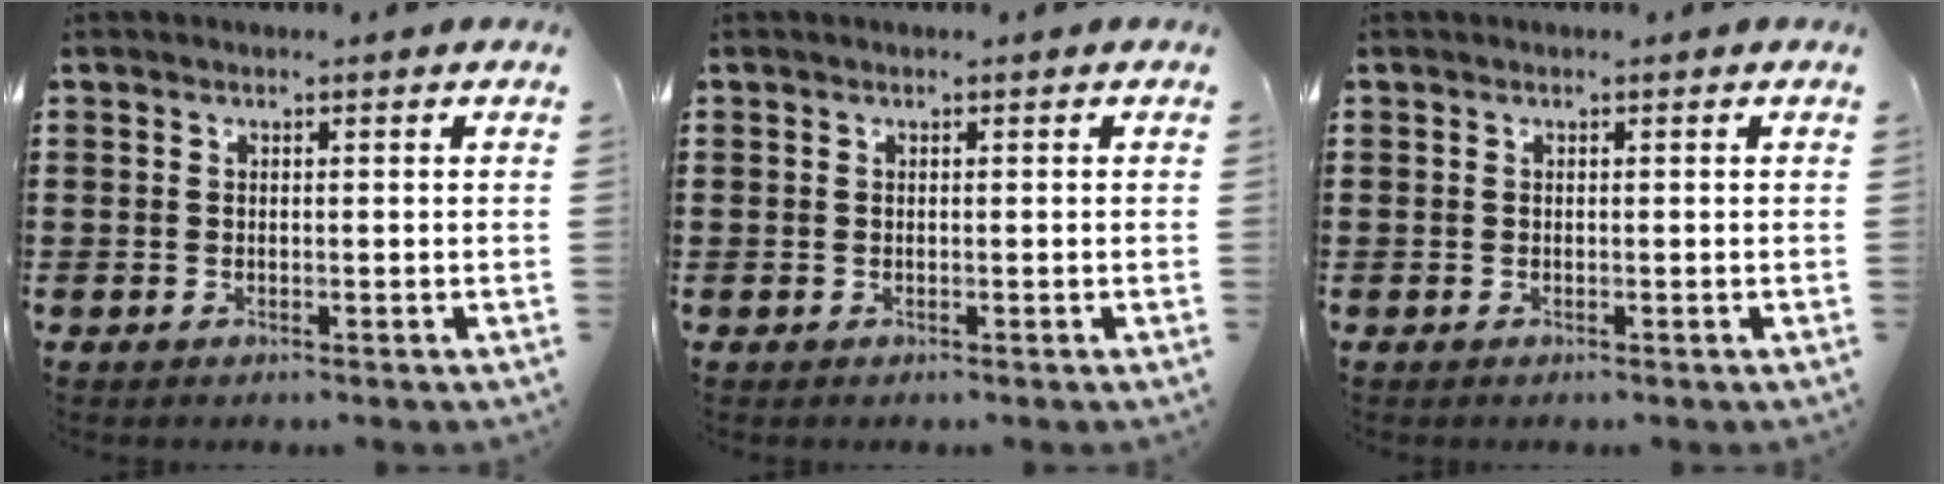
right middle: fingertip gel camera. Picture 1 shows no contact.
{"total": 0.0}
{"total": 0.0}